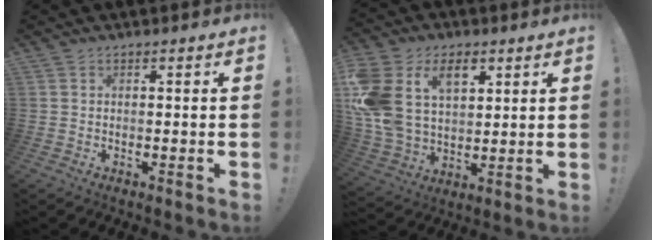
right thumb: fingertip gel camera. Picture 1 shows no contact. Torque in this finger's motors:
{"motor_torque": [1.03, 1.05, 1.49, 0.27, 0.23]}